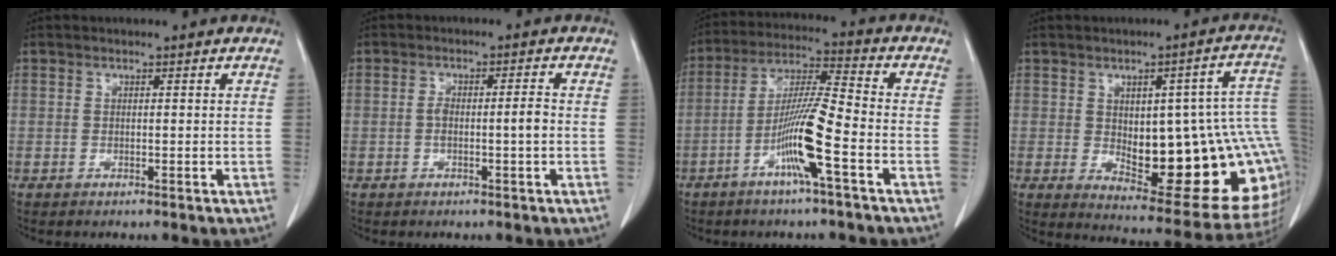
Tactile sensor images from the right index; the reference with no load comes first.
{"total": 3.3, "force": [-0.6, 0.4, 3.2], "torque": [-0.061, 0.009, -0.009]}
{"total": 10.5, "force": [-4.3, -0.3, 9.6], "torque": [-0.188, 0.000, -0.087]}
{"total": 23.6, "force": [-1.2, 7.3, 22.4], "torque": [-0.222, 0.019, 0.009]}